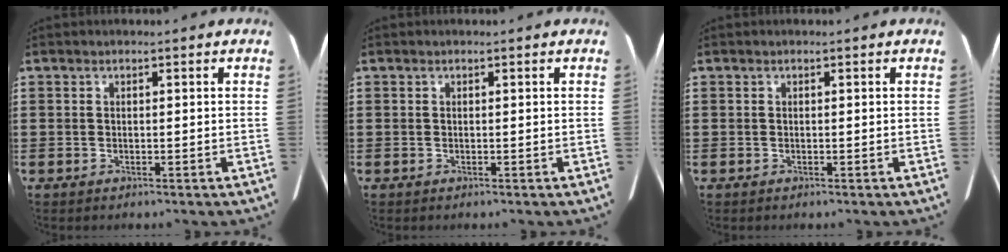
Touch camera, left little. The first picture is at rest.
{"total": 0.0}
{"total": 0.0}